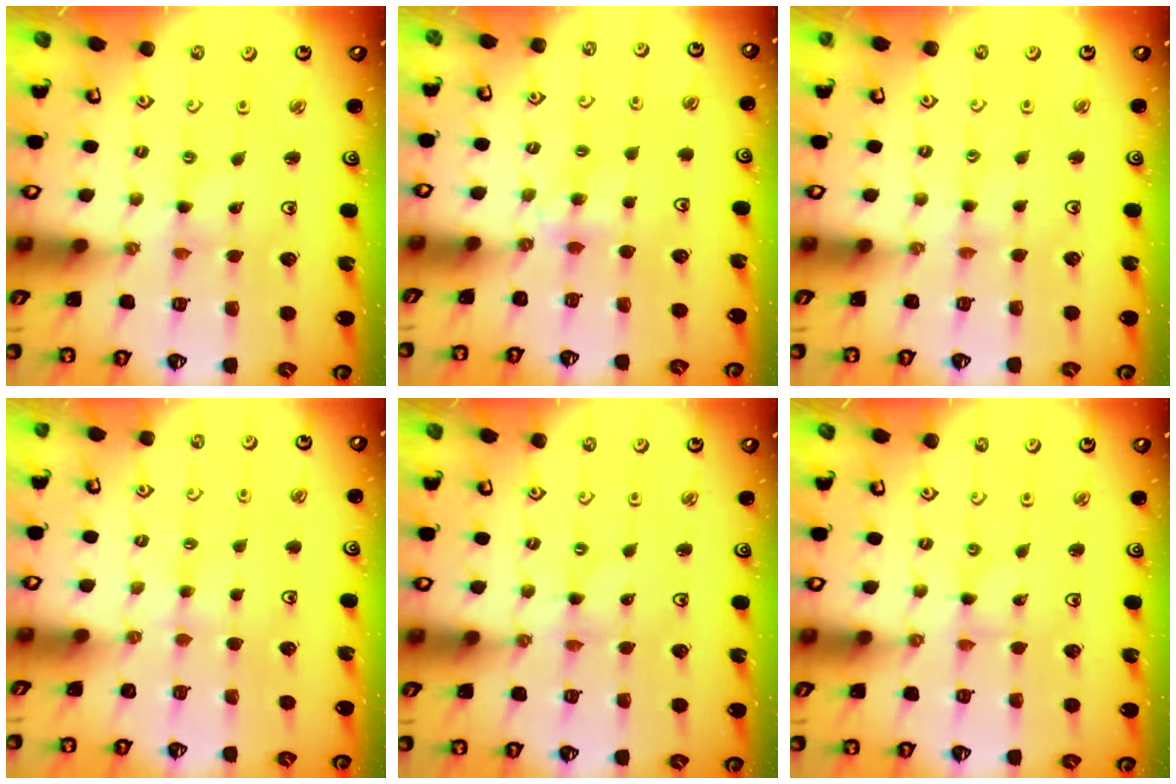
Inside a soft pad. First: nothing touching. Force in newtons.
{"total": 4.0, "press": 4.0, "slide": 0.7}
{"total": 1.8, "press": 1.8, "slide": 0.4}
{"total": 2.3, "press": 2.2, "slide": 0.5}
{"total": 0.0}
{"total": 0.0}